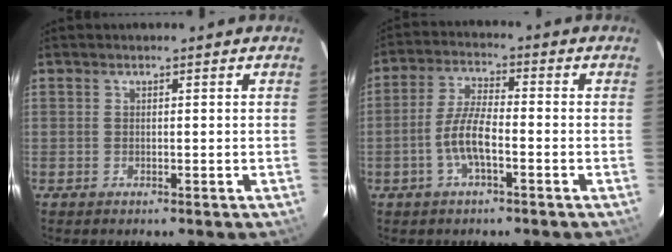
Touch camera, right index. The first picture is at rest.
{"total": 6.7, "force": [-2.6, 1.7, 5.9], "torque": [-0.125, 0.005, -0.050]}